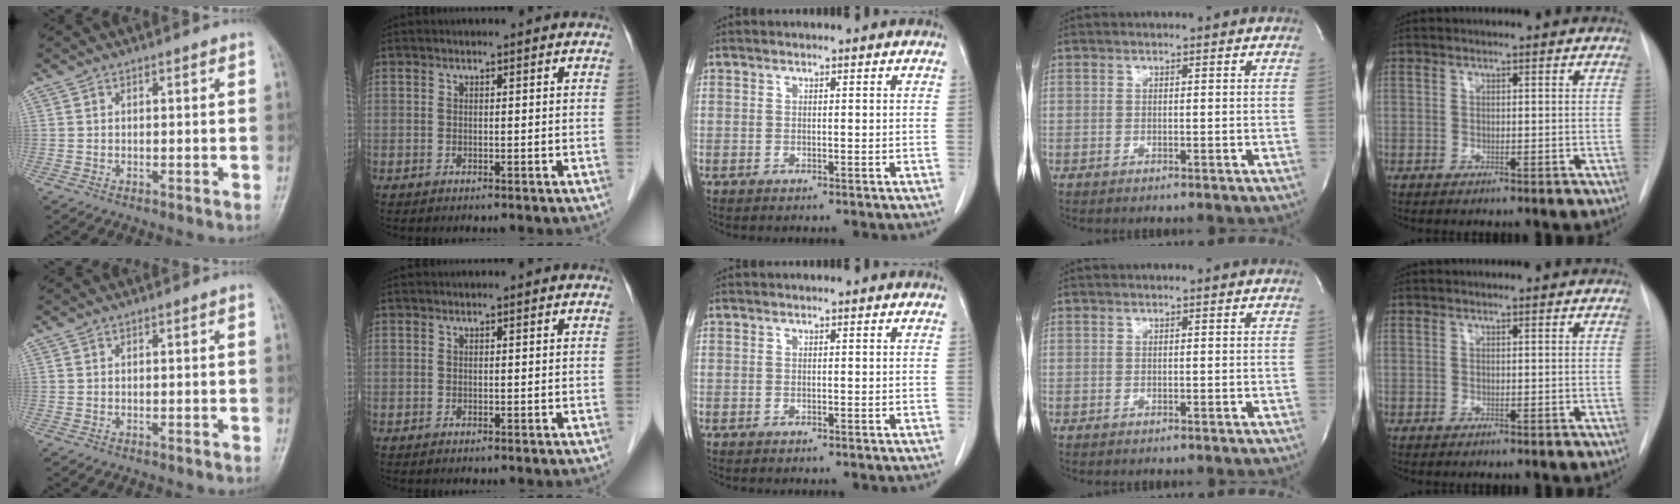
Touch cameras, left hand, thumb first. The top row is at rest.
{}